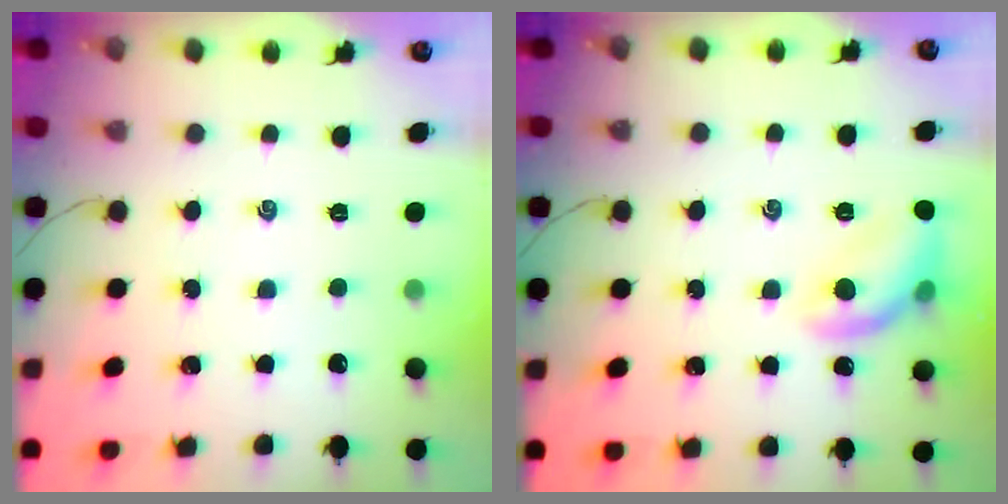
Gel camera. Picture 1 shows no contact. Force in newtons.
{"total": 10.3, "press": 10.3, "slide": 0.1}